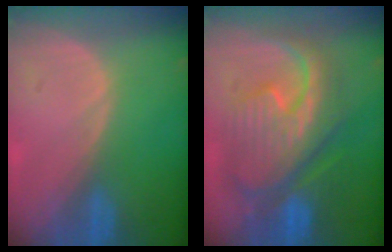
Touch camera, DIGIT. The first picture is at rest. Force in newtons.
{"total": 12.4, "press": 12.3, "slide": 1.3}